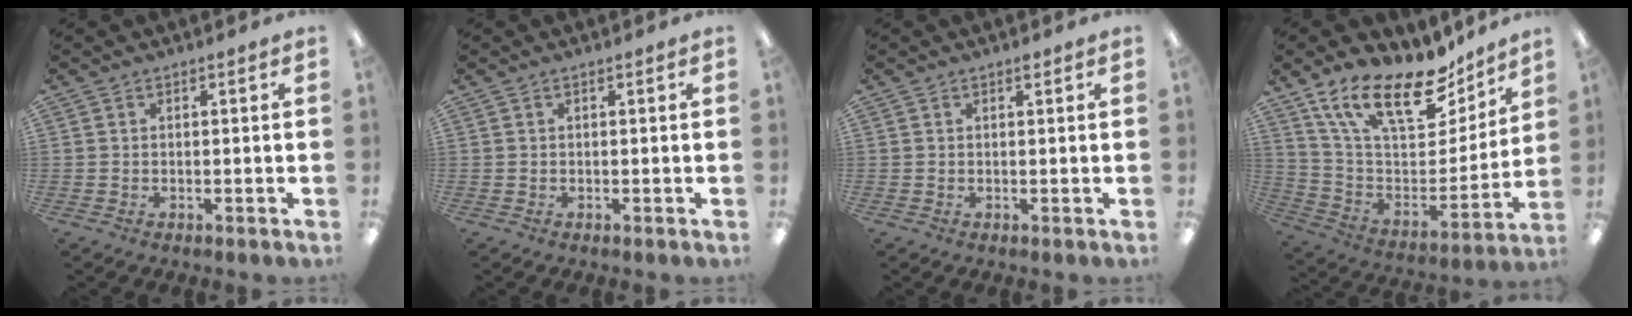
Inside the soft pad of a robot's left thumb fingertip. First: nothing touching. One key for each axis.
{"total": 0.0}
{"total": 0.8, "fx": 0.6, "fy": 0.1, "fz": 0.5, "tx": -0.011, "ty": 0.001, "tz": 0.010}
{"total": 22.2, "fx": 15.4, "fy": 9.3, "fz": 13.0, "tx": -0.219, "ty": -0.097, "tz": 0.272}